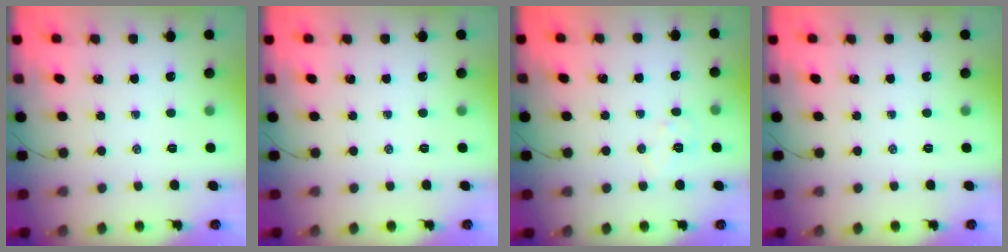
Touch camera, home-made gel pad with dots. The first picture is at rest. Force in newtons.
{"total": 0.0}
{"total": 4.9, "press": 4.9, "slide": 0.7}
{"total": 0.0}